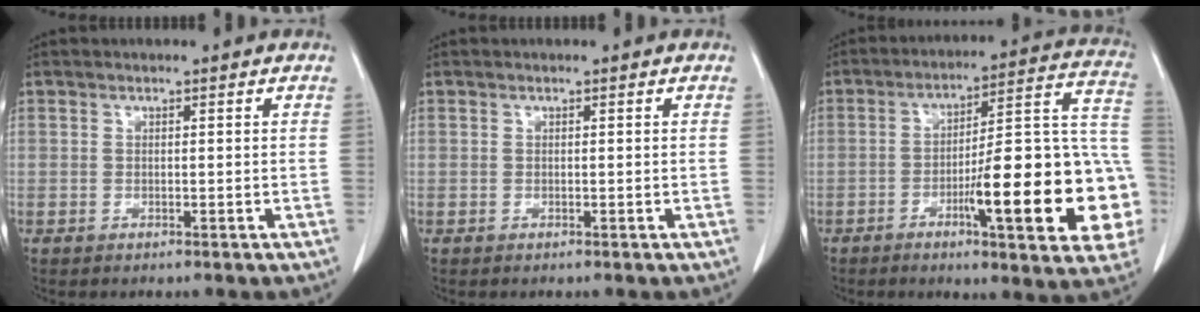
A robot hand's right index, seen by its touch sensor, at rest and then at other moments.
{"total": 0.0}
{"total": 22.6, "force": [-6.2, 3.6, 21.4], "torque": [-0.215, 0.025, -0.080]}